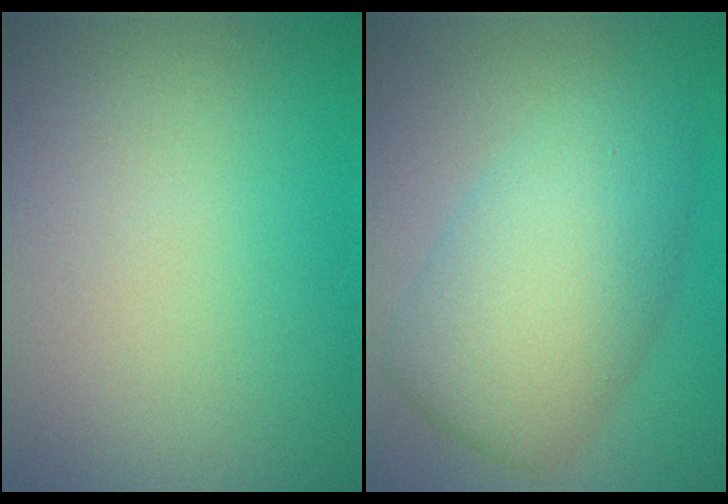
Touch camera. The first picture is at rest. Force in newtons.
{"total": 7.6, "press": 7.6, "slide": 0.2}